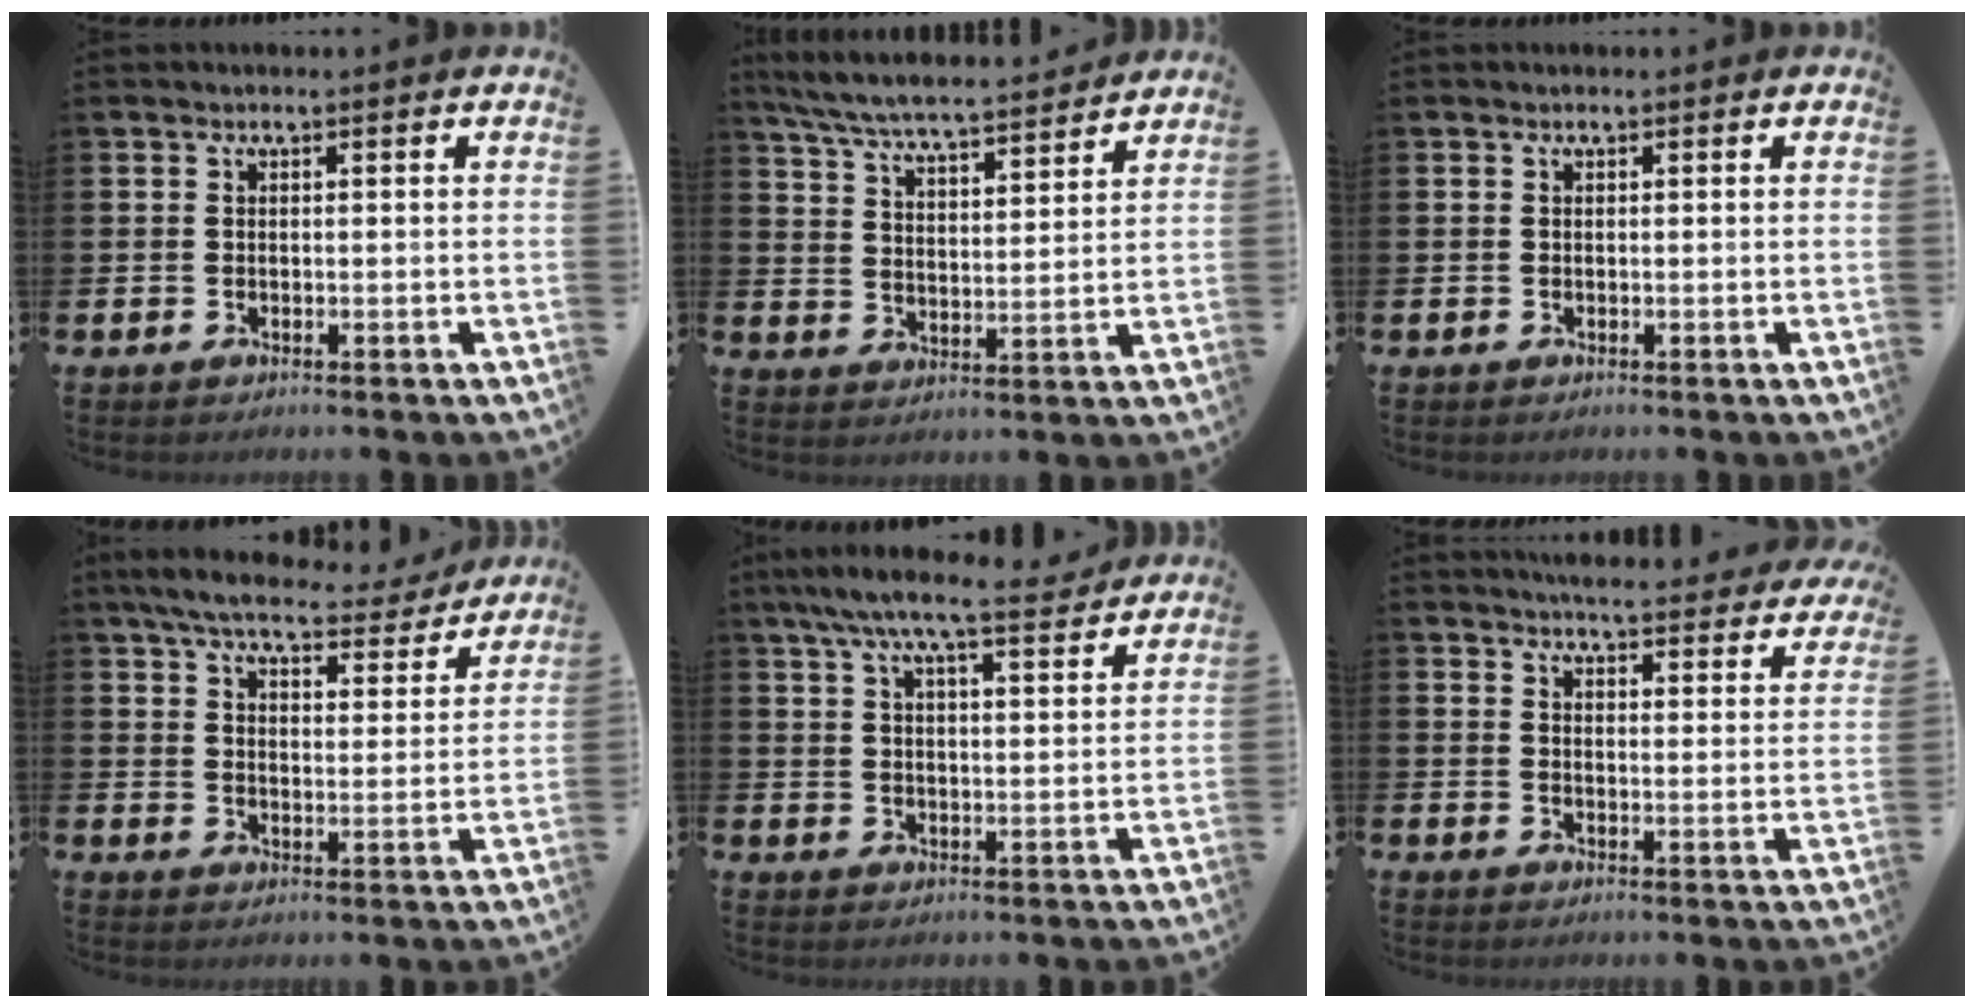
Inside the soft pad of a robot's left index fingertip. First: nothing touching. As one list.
[{"total": 6.8, "force": [6.4, 0.6, 2.1], "torque": [-0.068, -0.043, 0.111]}, {"total": 0.0}, {"total": 6.7, "force": [6.1, 1.5, 2.4], "torque": [-0.070, -0.030, 0.104]}, {"total": 8.2, "force": [7.2, 1.0, 3.7], "torque": [-0.080, -0.032, 0.126]}, {"total": 4.8, "force": [4.7, 0.4, 0.8], "torque": [-0.021, -0.037, 0.080]}]